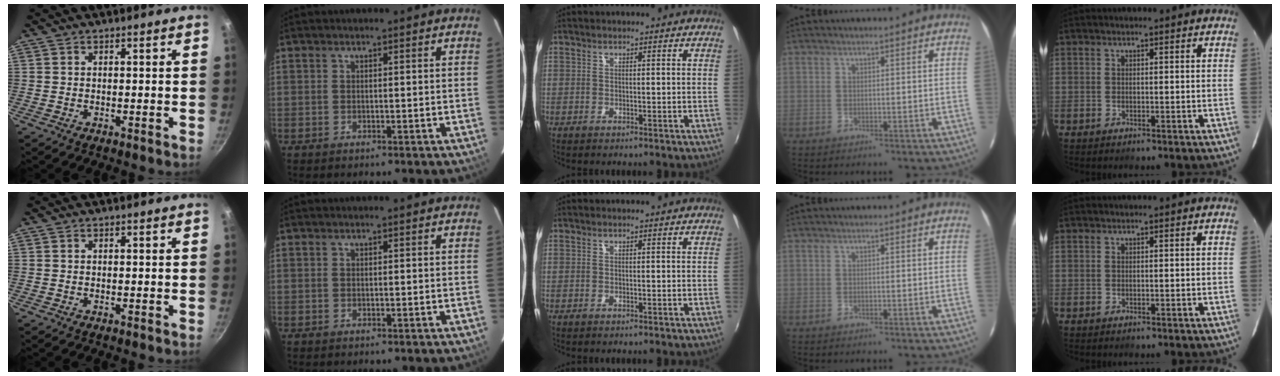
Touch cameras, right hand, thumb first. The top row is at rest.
{}